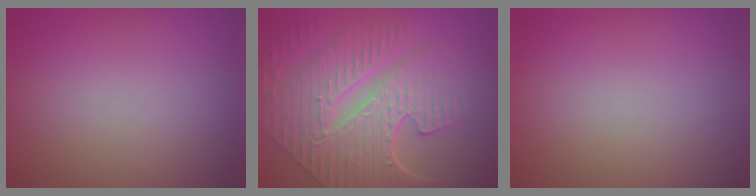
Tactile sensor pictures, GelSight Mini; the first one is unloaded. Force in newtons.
{"total": 10.2, "press": 7.0, "slide": 7.4}
{"total": 0.0}